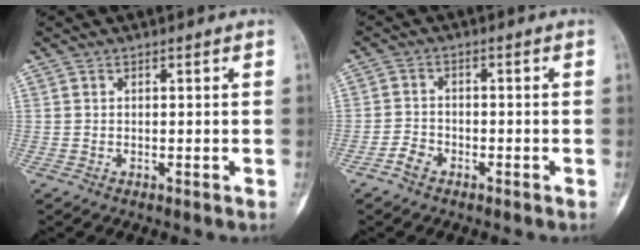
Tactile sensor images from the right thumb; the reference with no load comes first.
{"total": 2.9, "force": [-2.0, 1.8, 1.2], "torque": [-0.021, 0.012, -0.039]}